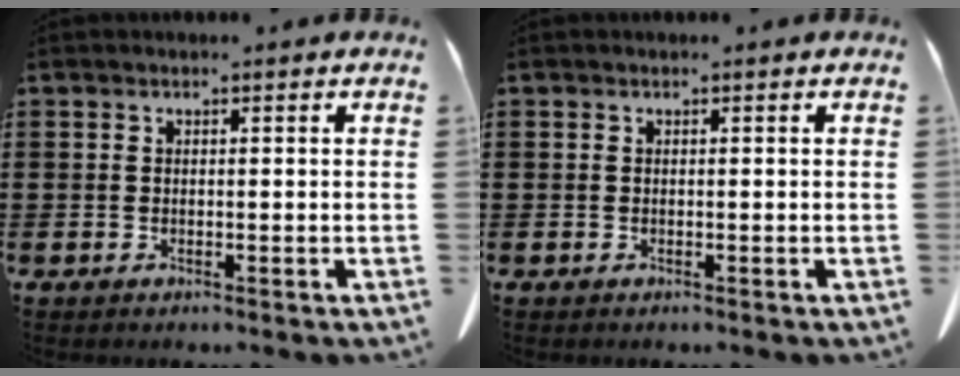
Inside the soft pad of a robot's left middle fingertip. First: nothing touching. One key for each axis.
{"total": 0.0}